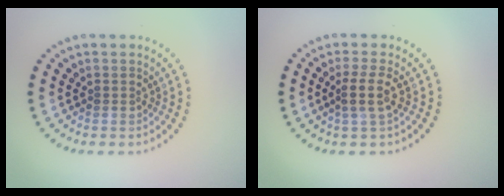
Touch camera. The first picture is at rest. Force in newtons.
{"total": 2.3, "press": 1.9, "slide": 1.3}